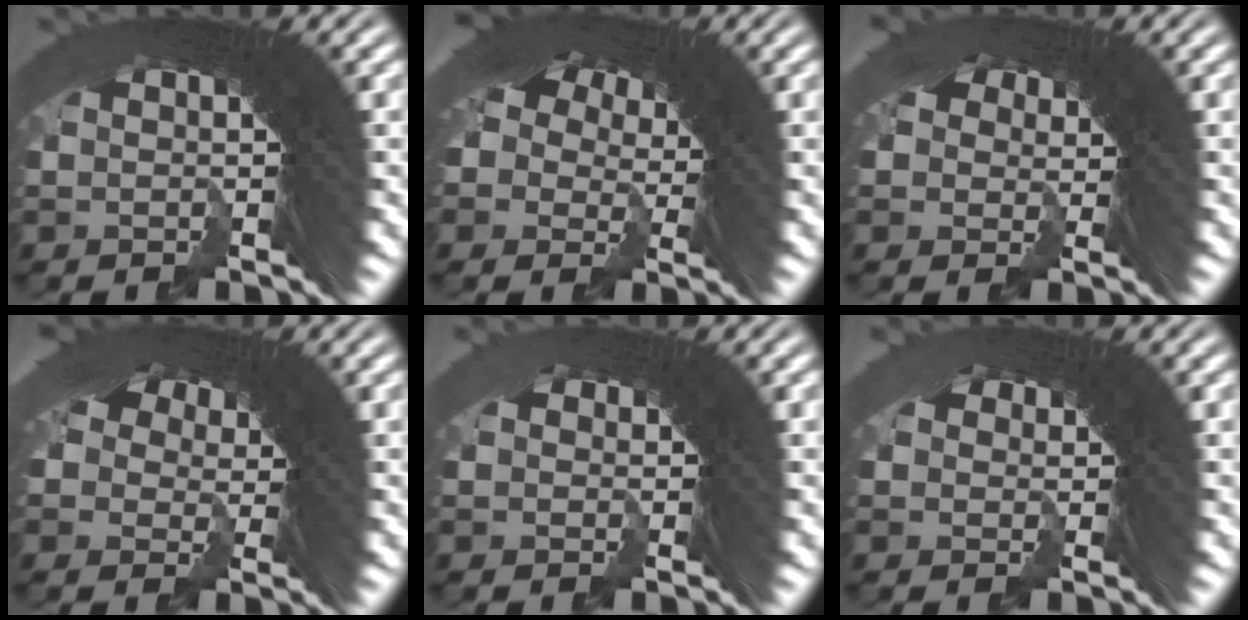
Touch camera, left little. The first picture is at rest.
{"total": 6.5, "force": [-0.3, 6.1, 2.1], "torque": [-0.065, -0.020, -0.001]}
{"total": 4.7, "force": [-0.4, 4.5, 1.3], "torque": [-0.024, -0.024, 0.002]}
{"total": 6.0, "force": [0.1, 5.6, 2.3], "torque": [-0.052, -0.018, 0.007]}
{"total": 1.6, "force": [-0.7, 1.3, -0.6], "torque": [0.008, -0.017, -0.005]}
{"total": 1.7, "force": [-0.2, 1.6, -0.5], "torque": [0.007, -0.019, 0.004]}